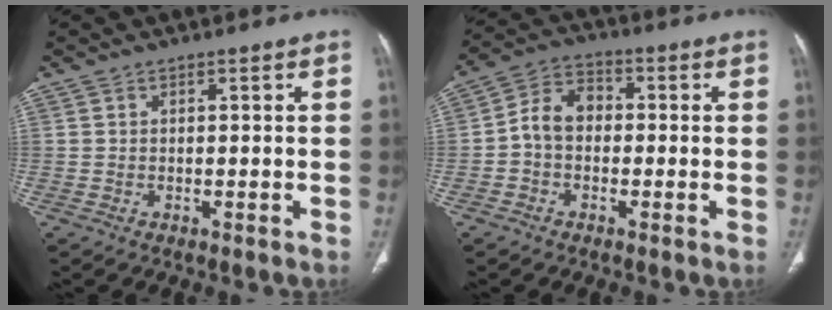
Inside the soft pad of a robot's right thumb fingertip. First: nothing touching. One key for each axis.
{"total": 7.0, "fx": -0.8, "fy": 5.4, "fz": 4.5, "tx": -0.064, "ty": 0.028, "tz": -0.031}